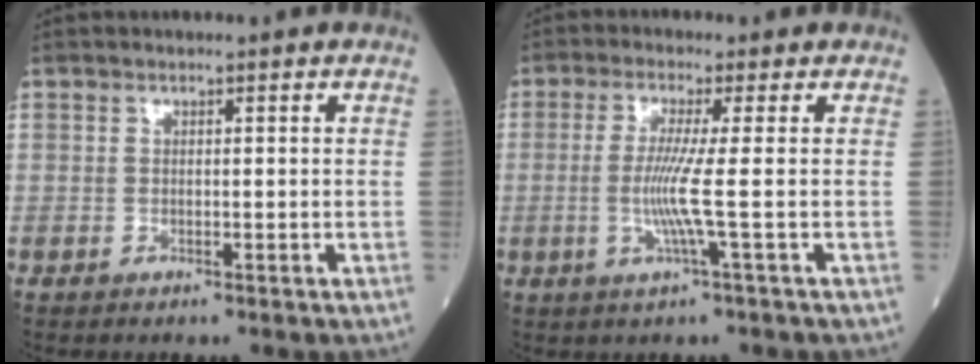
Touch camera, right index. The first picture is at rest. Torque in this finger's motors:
{"motor_torque": [0.05, -0.03, -0.01, 0.00]}